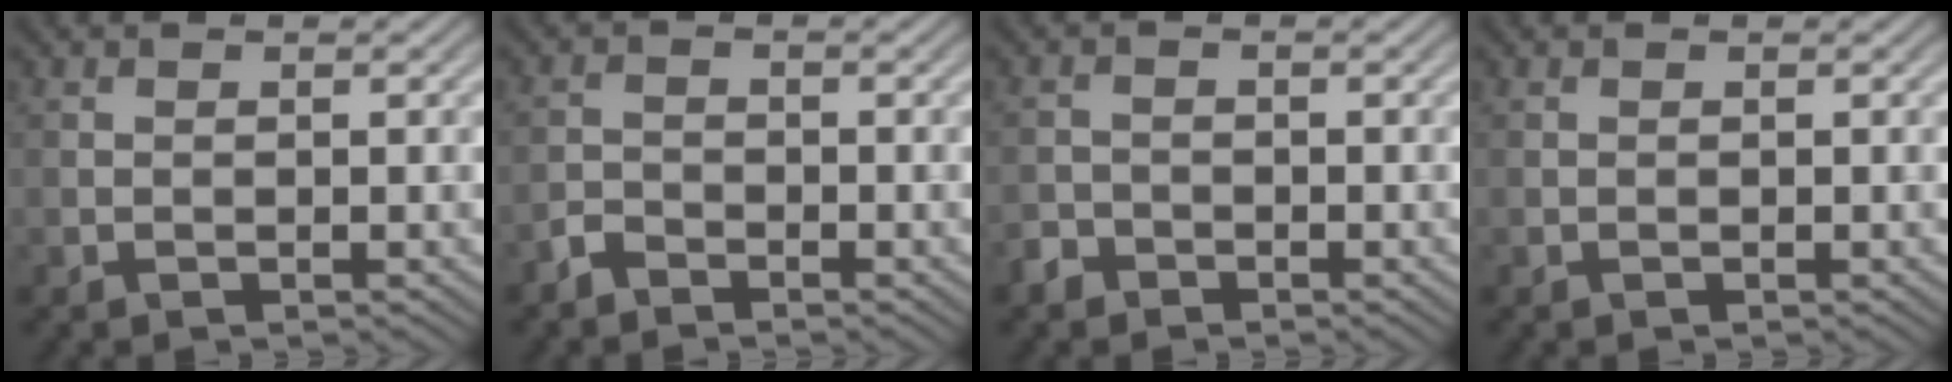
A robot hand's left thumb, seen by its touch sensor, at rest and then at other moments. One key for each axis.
{"total": 1.8, "fx": -1.6, "fy": 0.7, "fz": 0.5, "tx": -0.008, "ty": 0.003, "tz": -0.038}
{"total": 1.8, "fx": -1.4, "fy": 1.1, "fz": 0.3, "tx": -0.004, "ty": 0.000, "tz": -0.034}
{"total": 0.0}